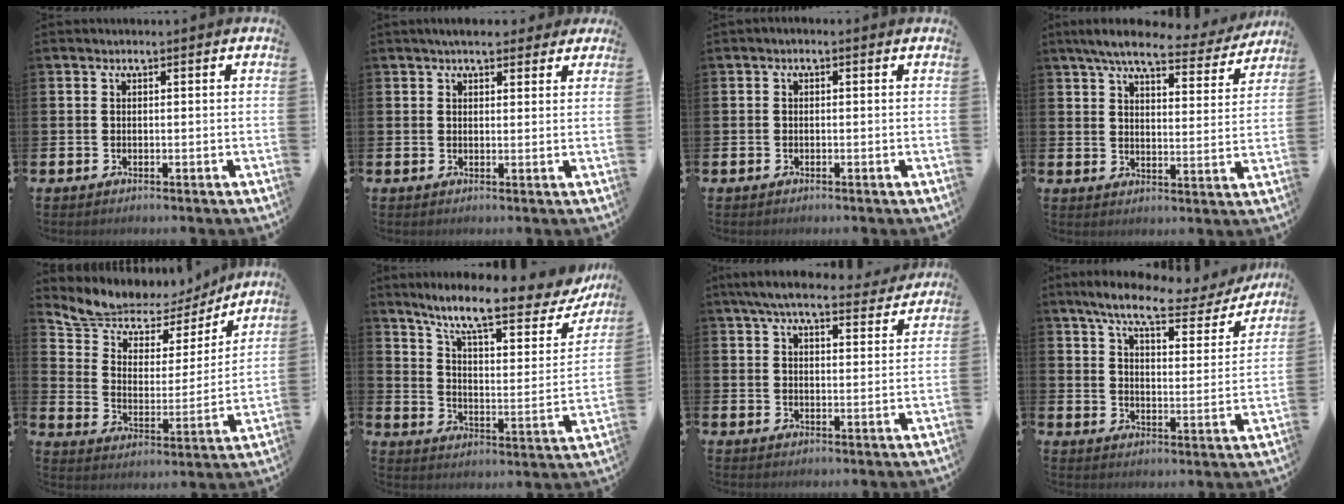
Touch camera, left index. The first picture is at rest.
{"total": 4.1, "force": [3.5, 1.6, 1.3], "torque": [-0.010, -0.013, 0.061]}
{"total": 0.5, "force": [-0.4, 0.1, 0.3], "torque": [-0.003, -0.004, -0.008]}
{"total": 7.3, "force": [6.6, 1.2, 3.1], "torque": [-0.070, -0.032, 0.111]}
{"total": 8.1, "force": [7.2, 3.4, 1.2], "torque": [-0.072, -0.052, 0.126]}
{"total": 10.7, "force": [8.6, 2.6, 6.0], "torque": [-0.125, -0.058, 0.136]}
{"total": 7.0, "force": [6.4, 1.2, 2.5], "torque": [-0.055, -0.030, 0.113]}
{"total": 8.1, "force": [6.9, 1.5, 3.9], "torque": [-0.090, -0.039, 0.114]}